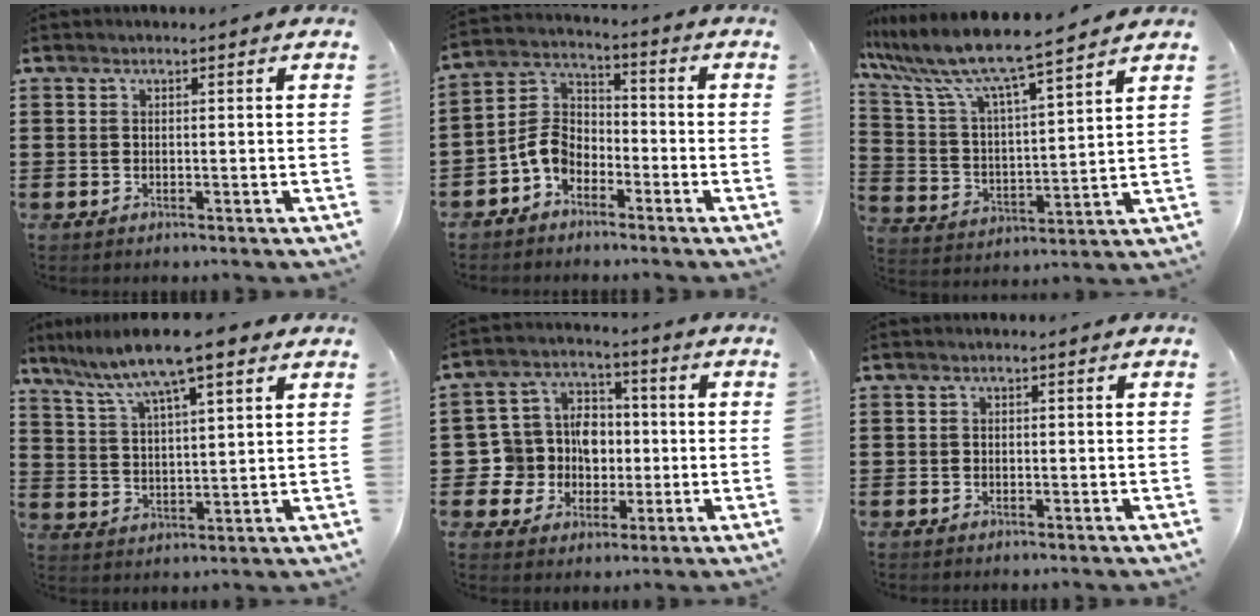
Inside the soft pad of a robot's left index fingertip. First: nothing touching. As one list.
[{"total": 6.3, "force": [-3.5, 4.1, 3.2], "torque": [-0.098, -0.002, -0.080]}, {"total": 8.2, "force": [7.3, -0.3, 3.8], "torque": [-0.105, -0.050, 0.120]}, {"total": 8.8, "force": [6.7, 0.9, 5.7], "torque": [-0.131, -0.023, 0.114]}, {"total": 8.6, "force": [0.2, 8.2, 2.6], "torque": [-0.098, 0.005, 0.007]}, {"total": 0.5, "force": [-0.2, 0.4, 0.2], "torque": [-0.006, 0.000, -0.004]}]